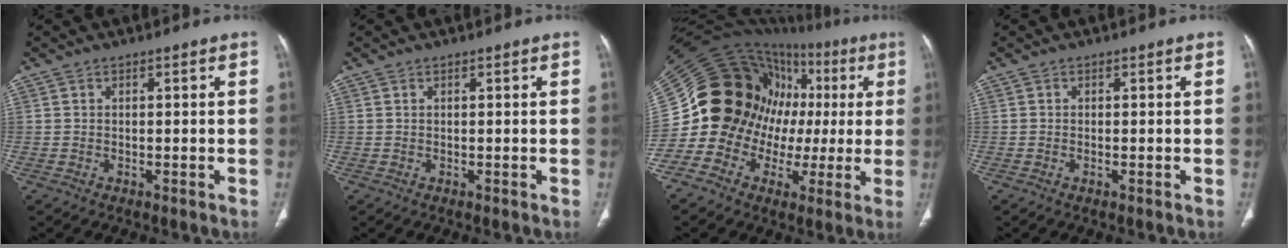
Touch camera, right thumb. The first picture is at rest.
{"total": 0.0}
{"total": 23.7, "force": [0.5, 19.2, 13.8], "torque": [-0.183, 0.078, 0.011]}
{"total": 0.5, "force": [-0.2, 0.2, 0.4], "torque": [-0.010, 0.000, -0.006]}